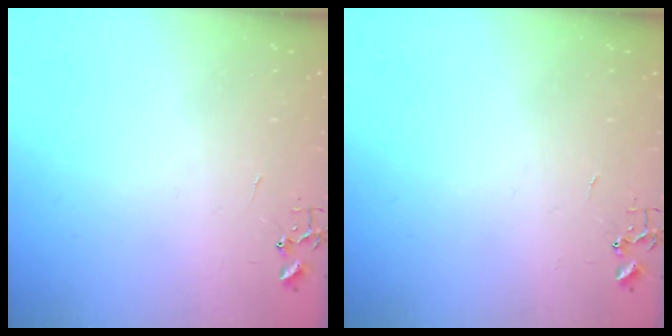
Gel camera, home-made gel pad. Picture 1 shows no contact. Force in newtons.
{"total": 0.0}